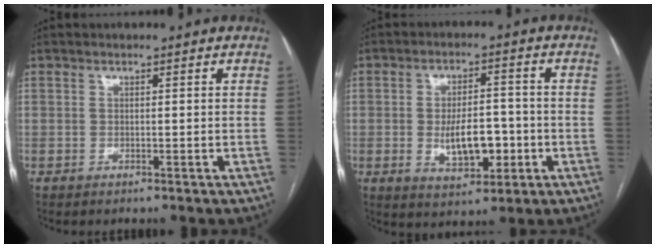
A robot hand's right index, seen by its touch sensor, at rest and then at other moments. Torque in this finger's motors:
{"motor_torque": [0.30, -0.13, 0.46, 0.05]}